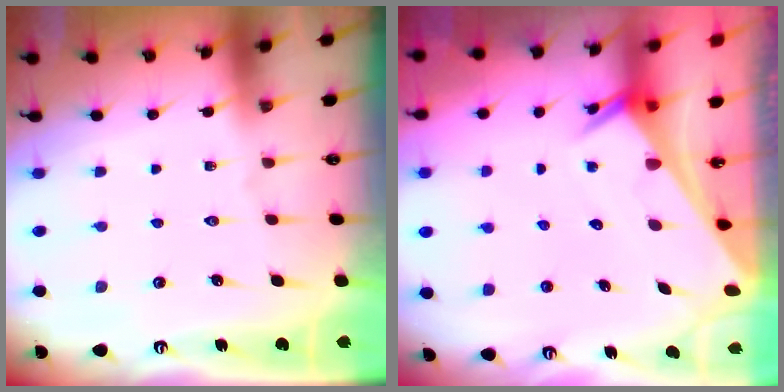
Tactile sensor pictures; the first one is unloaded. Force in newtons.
{"total": 2.6, "press": 2.6, "slide": 0.1}